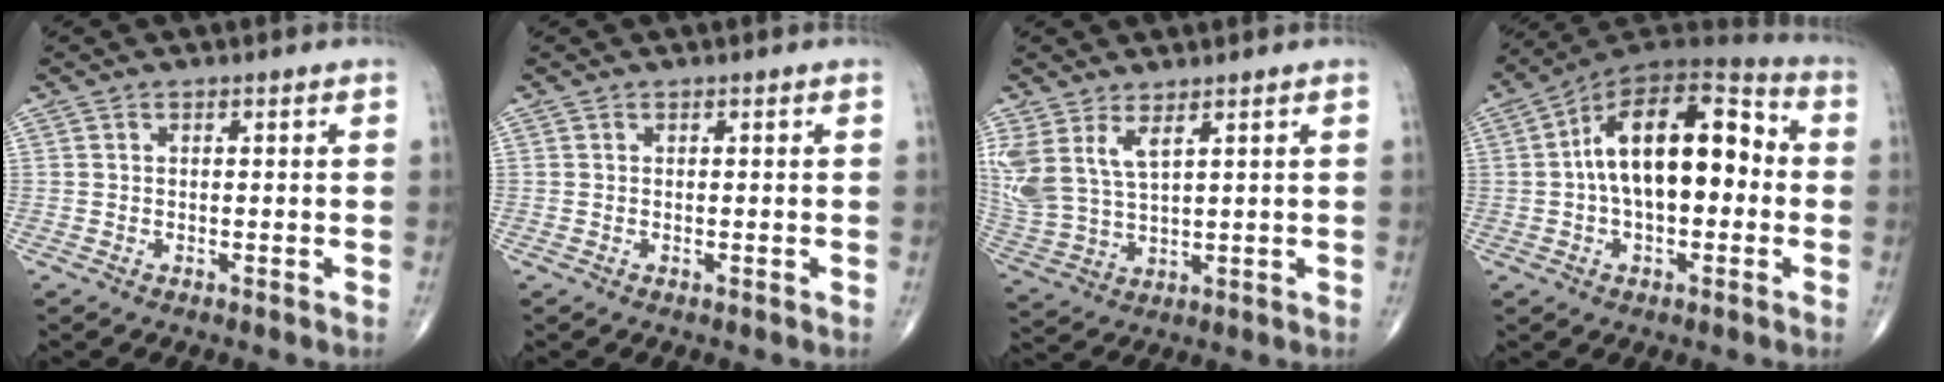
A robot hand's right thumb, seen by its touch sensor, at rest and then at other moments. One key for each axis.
{"total": 0.0}
{"total": 9.9, "fx": 4.8, "fy": 4.6, "fz": 7.4, "tx": -0.174, "ty": -0.017, "tz": 0.111}
{"total": 18.7, "fx": 0.8, "fy": 9.9, "fz": 15.9, "tx": -0.239, "ty": 0.044, "tz": 0.000}